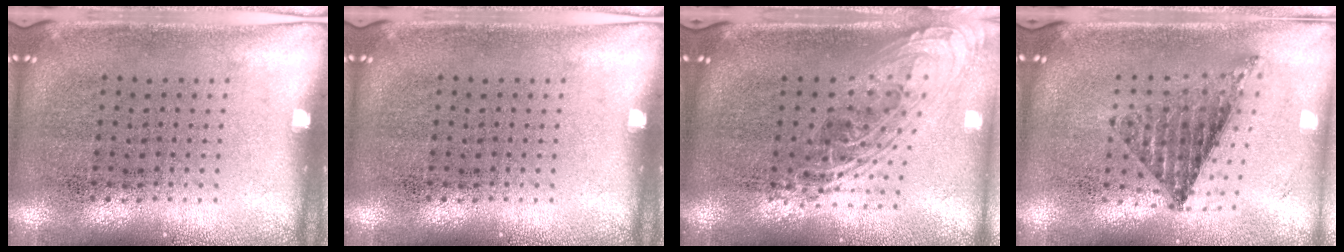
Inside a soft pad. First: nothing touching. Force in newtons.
{"total": 0.0}
{"total": 2.2, "press": 1.6, "slide": 1.4}
{"total": 0.9, "press": 0.9, "slide": 0.3}